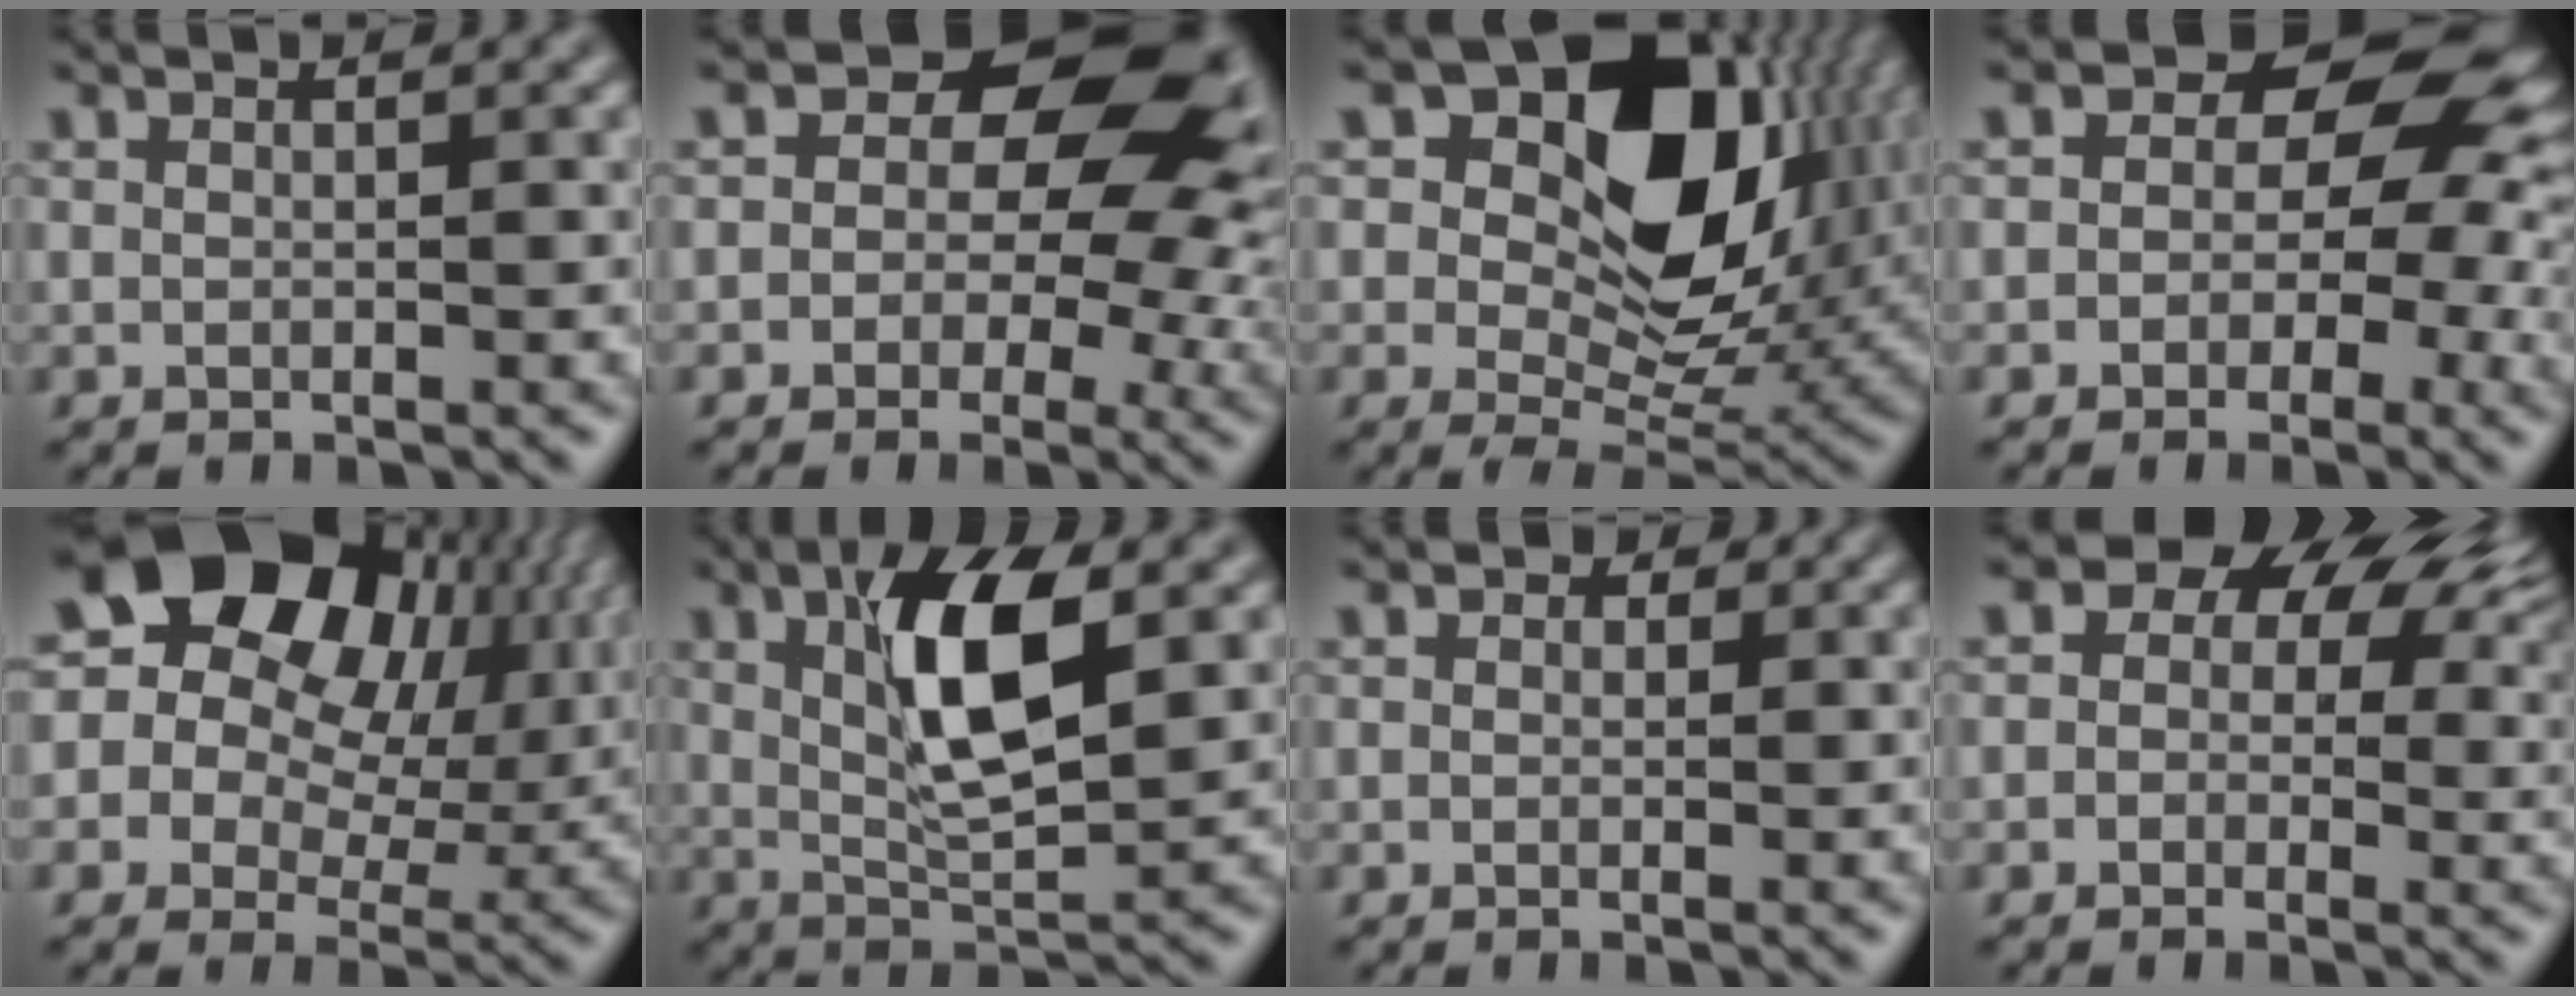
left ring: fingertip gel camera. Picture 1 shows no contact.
{"total": 11.4, "force": [2.3, 7.5, 8.3], "torque": [-0.082, 0.009, 0.028]}
{"total": 15.3, "force": [4.8, 9.6, 10.9], "torque": [-0.160, 0.008, 0.085]}
{"total": 7.3, "force": [0.6, 5.2, 5.2], "torque": [-0.047, 0.009, -0.003]}
{"total": 20.4, "force": [7.3, 14.5, 12.3], "torque": [-0.217, 0.059, 0.108]}
{"total": 7.9, "force": [1.9, 3.0, 7.1], "torque": [-0.126, 0.007, 0.034]}
{"total": 3.1, "force": [1.0, 2.5, 1.5], "torque": [-0.008, 0.016, -0.014]}
{"total": 10.8, "force": [3.3, 7.8, 6.7], "torque": [-0.079, 0.039, 0.037]}